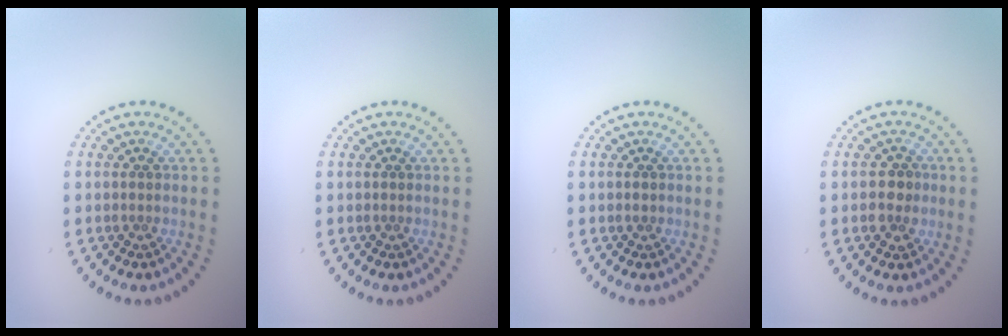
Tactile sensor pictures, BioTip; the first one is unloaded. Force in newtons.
{"total": 0.0}
{"total": 0.6, "press": 0.6, "slide": 0.1}
{"total": 2.1, "press": 2.1, "slide": 0.4}